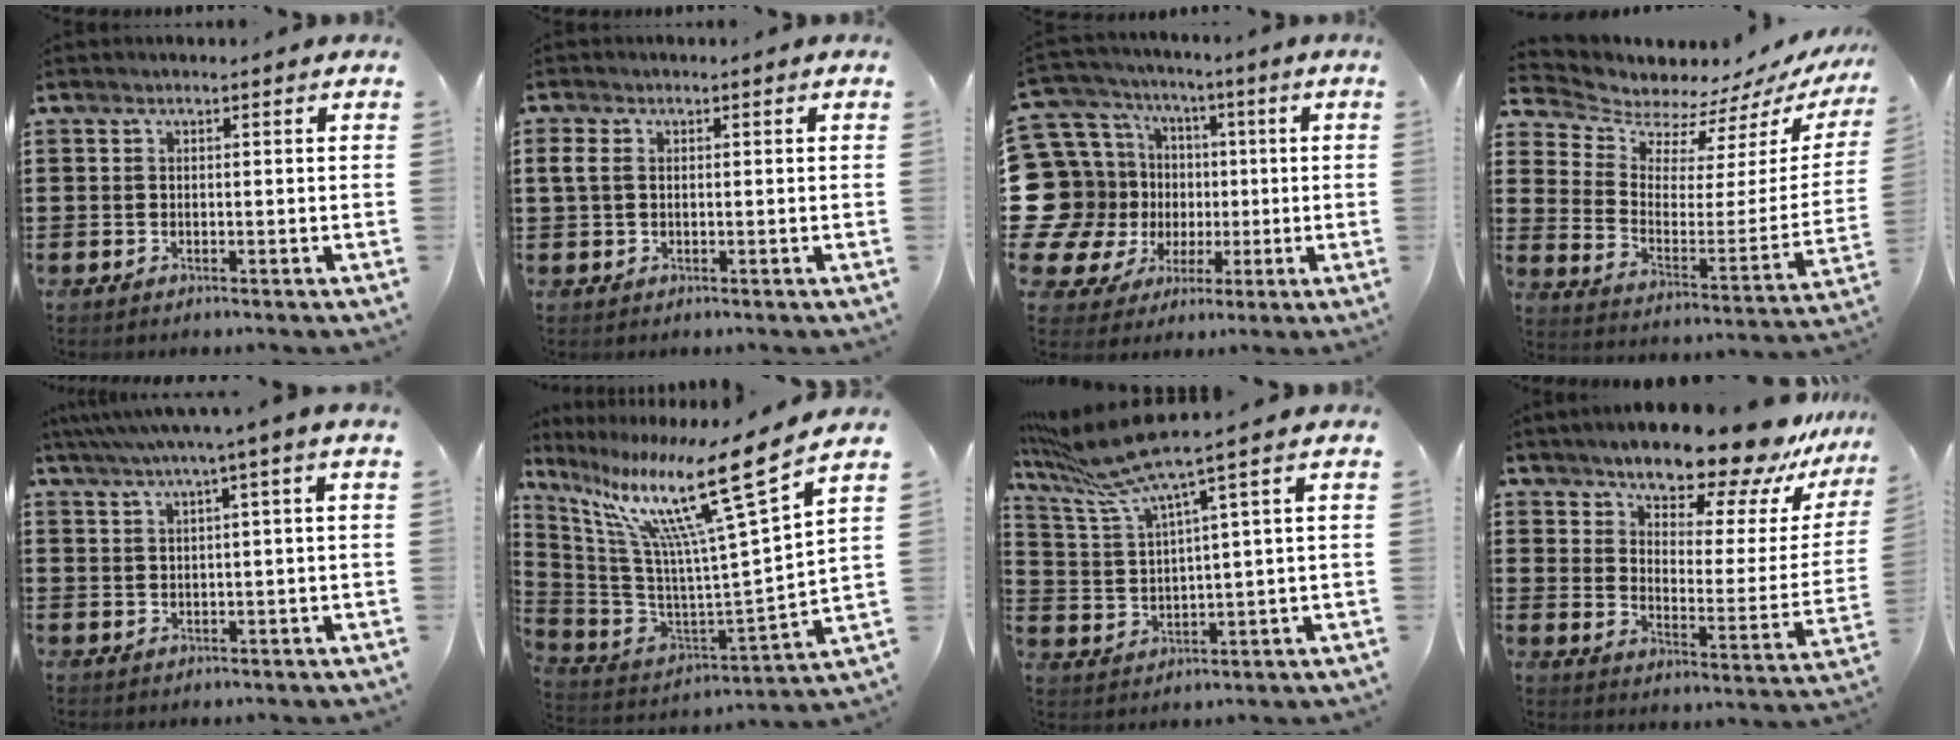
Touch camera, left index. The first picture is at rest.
{"total": 2.5, "force": [0.2, 1.6, 1.9], "torque": [-0.055, 0.001, -0.002]}
{"total": 13.7, "force": [-1.6, 13.3, 3.1], "torque": [-0.144, -0.008, 0.001]}
{"total": 5.9, "force": [5.6, 1.8, 0.0], "torque": [-0.042, -0.055, 0.097]}
{"total": 2.5, "force": [0.7, 0.0, 2.4], "torque": [-0.048, -0.003, 0.011]}
{"total": 16.2, "force": [9.6, 0.5, 13.1], "torque": [-0.276, -0.059, 0.137]}
{"total": 7.3, "force": [5.2, 0.0, 5.1], "torque": [-0.128, -0.023, 0.089]}
{"total": 13.0, "force": [11.5, 3.0, 5.3], "torque": [-0.110, -0.080, 0.199]}